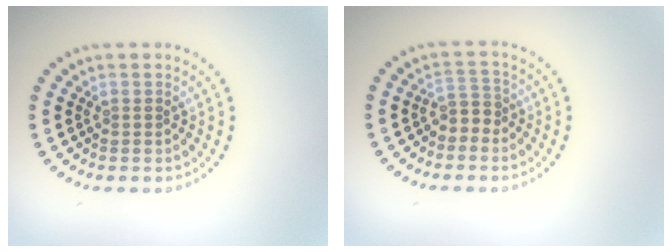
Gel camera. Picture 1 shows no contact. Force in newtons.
{"total": 2.0, "press": 1.7, "slide": 1.1}